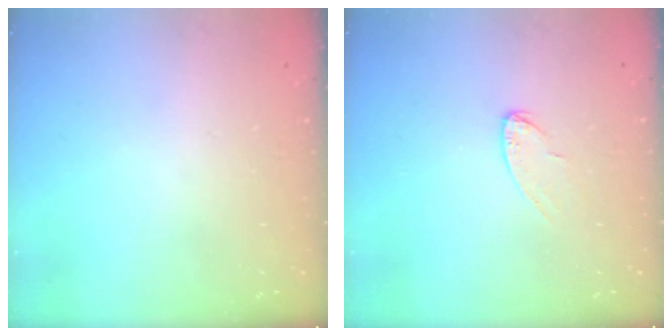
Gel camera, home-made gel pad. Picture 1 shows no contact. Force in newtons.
{"total": 4.9, "press": 4.9, "slide": 0.5}